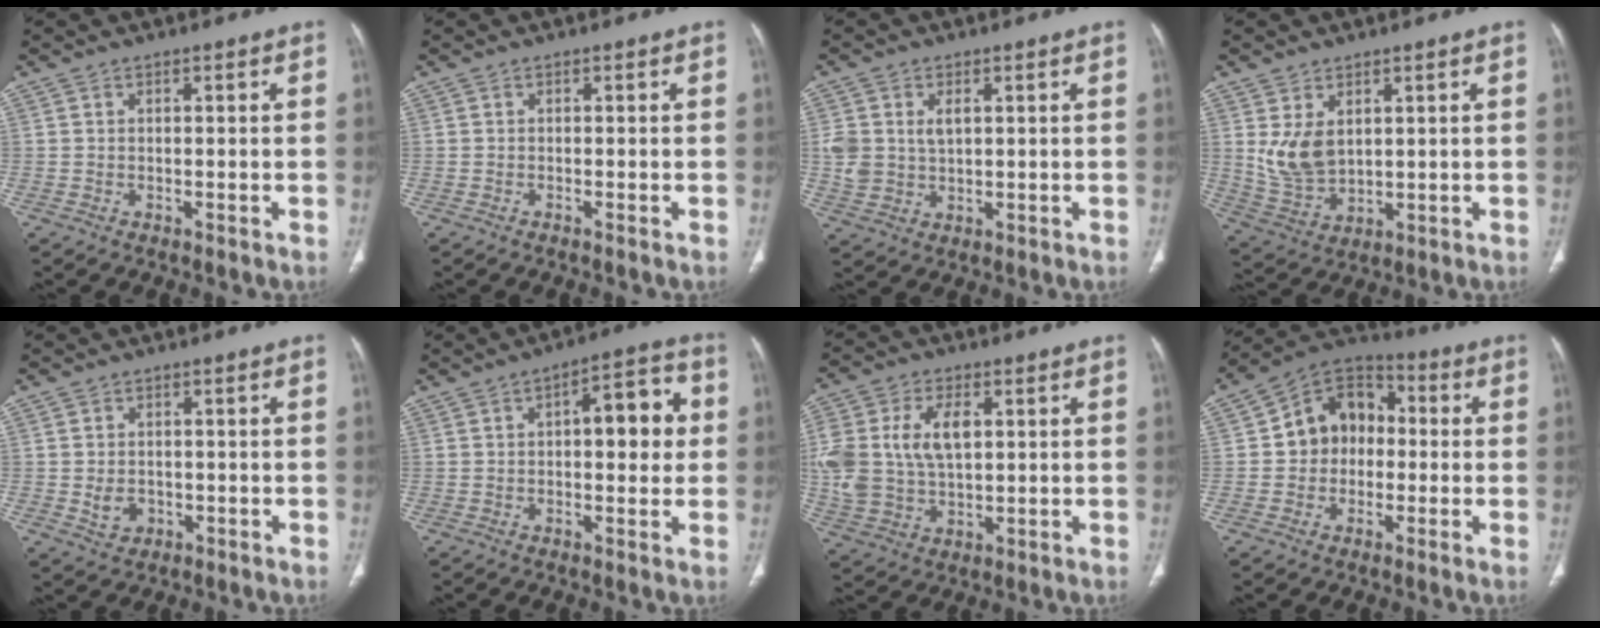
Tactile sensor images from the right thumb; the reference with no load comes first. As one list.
[{"total": 0.0}, {"total": 6.6, "force": [1.3, 4.7, 4.4], "torque": [-0.083, 0.001, 0.035]}, {"total": 8.0, "force": [2.3, 5.2, 5.6], "torque": [-0.102, -0.016, 0.064]}, {"total": 3.5, "force": [-0.7, 2.8, 2.0], "torque": [-0.025, 0.002, -0.004]}, {"total": 10.6, "force": [1.4, 4.7, 9.4], "torque": [-0.096, 0.023, 0.013]}, {"total": 16.2, "force": [2.7, 10.4, 12.1], "torque": [-0.267, 0.003, 0.059]}, {"total": 12.4, "force": [0.3, 9.9, 7.4], "torque": [-0.071, 0.037, -0.011]}]